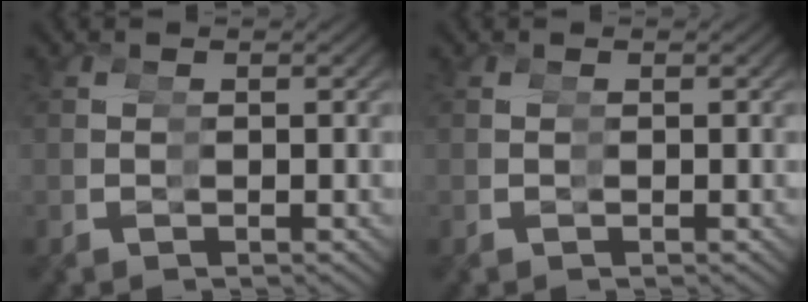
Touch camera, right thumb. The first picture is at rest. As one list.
[{"total": 0.0}]